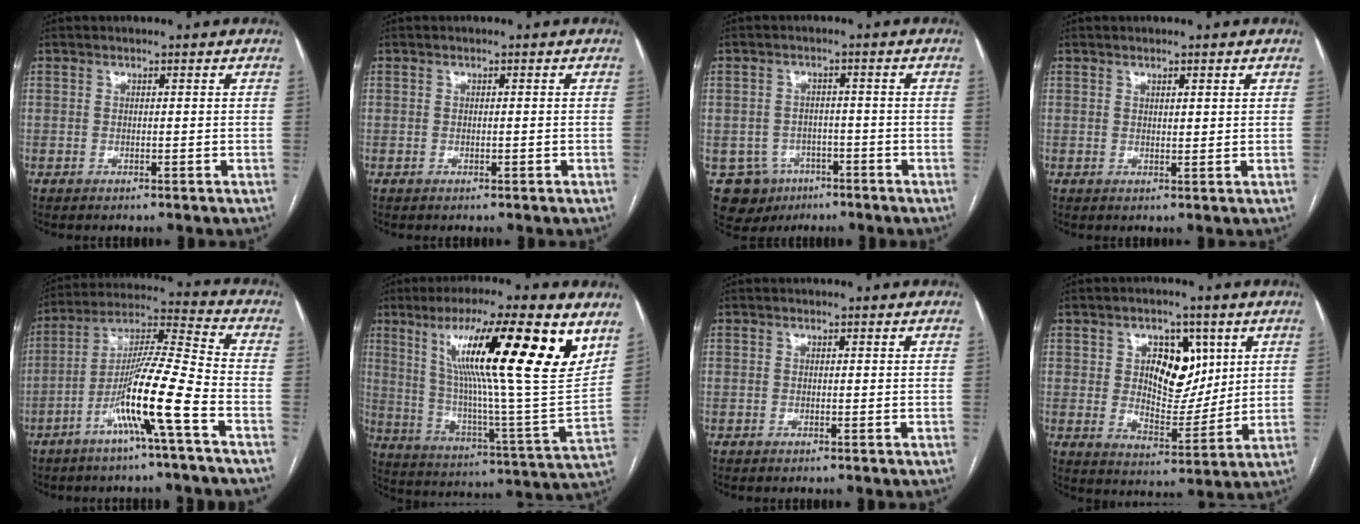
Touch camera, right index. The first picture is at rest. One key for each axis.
{"total": 0.5, "fx": -0.1, "fy": 0.2, "fz": 0.5, "tx": -0.010, "ty": -0.001, "tz": 0.000}
{"total": 7.2, "fx": -3.5, "fy": 6.2, "fz": 1.0, "tx": -0.024, "ty": 0.008, "tz": -0.042}
{"total": 1.4, "fx": 0.9, "fy": 0.3, "fz": 1.1, "tx": -0.023, "ty": -0.002, "tz": 0.015}
{"total": 13.1, "fx": -5.7, "fy": -1.0, "fz": 11.8, "tx": -0.222, "ty": 0.002, "tz": -0.110}
{"total": 24.7, "fx": 12.2, "fy": 1.2, "fz": 21.5, "tx": -0.340, "ty": 0.006, "tz": 0.189}
{"total": 0.0}
{"total": 10.3, "fx": 3.6, "fy": 6.2, "fz": 7.4, "tx": -0.114, "ty": 0.011, "tz": 0.067}